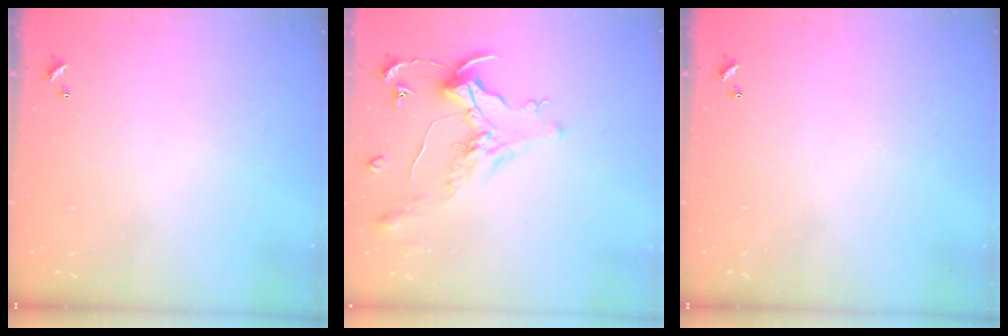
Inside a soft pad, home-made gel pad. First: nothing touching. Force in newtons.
{"total": 1.6, "press": 1.4, "slide": 0.7}
{"total": 0.0}